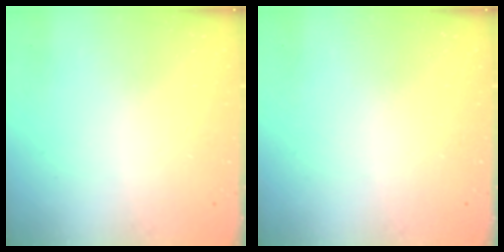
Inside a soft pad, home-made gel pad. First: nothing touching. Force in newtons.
{"total": 0.0}